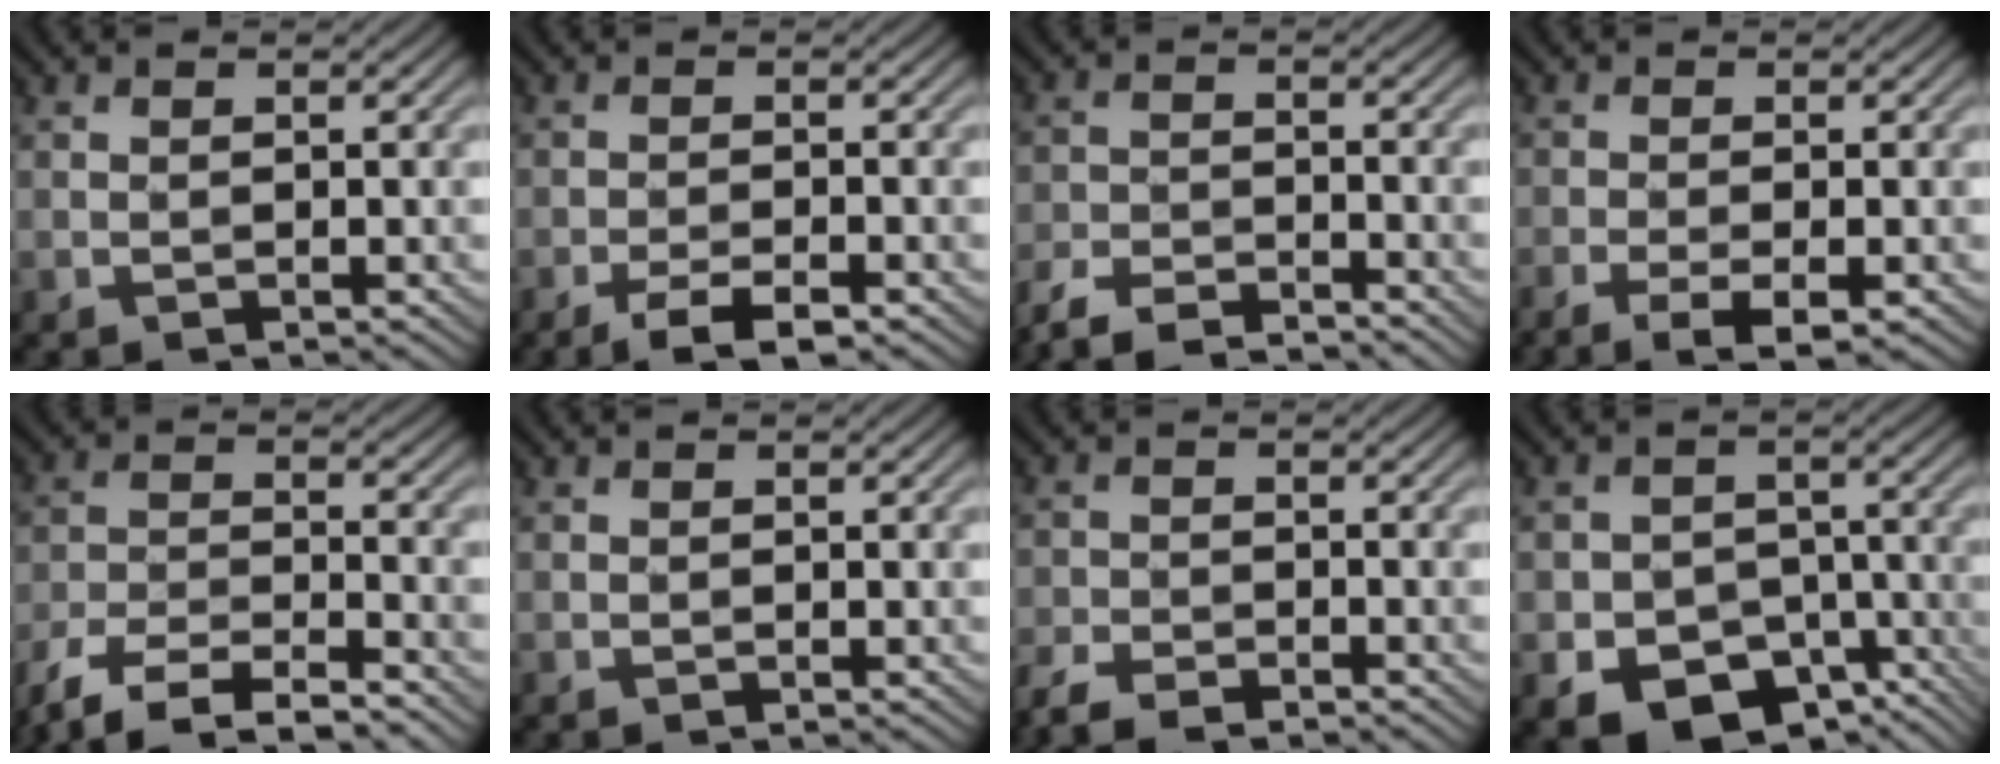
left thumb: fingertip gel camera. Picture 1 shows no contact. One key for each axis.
{"total": 3.7, "fx": -2.7, "fy": 0.7, "fz": 2.5, "tx": -0.051, "ty": 0.005, "tz": -0.047}
{"total": 5.8, "fx": -5.3, "fy": 1.1, "fz": 2.2, "tx": -0.049, "ty": -0.007, "tz": -0.109}
{"total": 4.2, "fx": -2.6, "fy": 0.9, "fz": 3.2, "tx": -0.068, "ty": -0.001, "tz": -0.045}
{"total": 7.7, "fx": -6.4, "fy": 1.9, "fz": 3.8, "tx": -0.086, "ty": -0.004, "tz": -0.129}
{"total": 0.0}
{"total": 4.5, "fx": -3.8, "fy": 1.1, "fz": 2.1, "tx": -0.048, "ty": -0.007, "tz": -0.080}
{"total": 10.0, "fx": -5.9, "fy": 6.6, "fz": 4.6, "tx": -0.077, "ty": -0.014, "tz": -0.092}